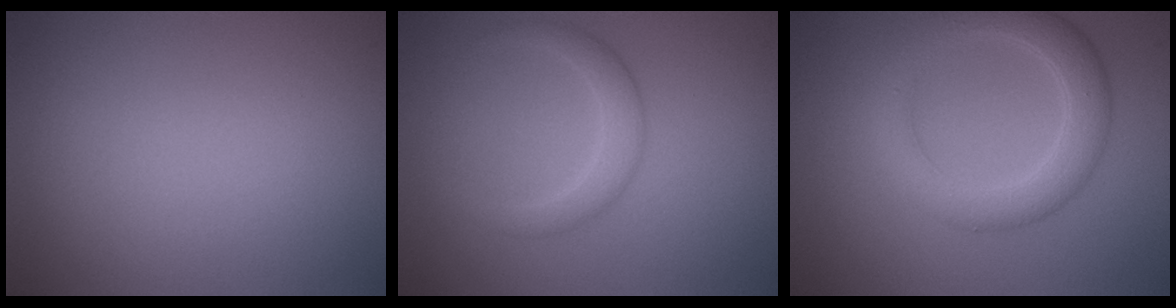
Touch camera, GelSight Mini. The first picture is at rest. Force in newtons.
{"total": 2.1, "press": 2.1, "slide": 0.1}
{"total": 4.5, "press": 4.5, "slide": 0.1}